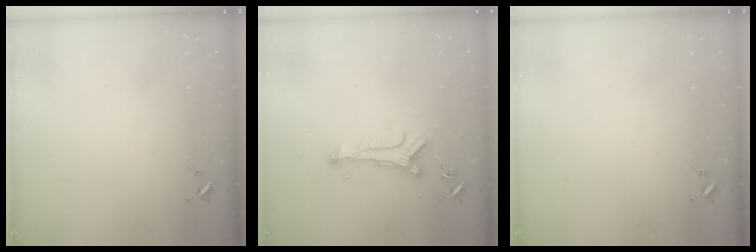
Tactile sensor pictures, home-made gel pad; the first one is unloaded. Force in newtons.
{"total": 8.3, "press": 8.3, "slide": 0.5}
{"total": 0.0}